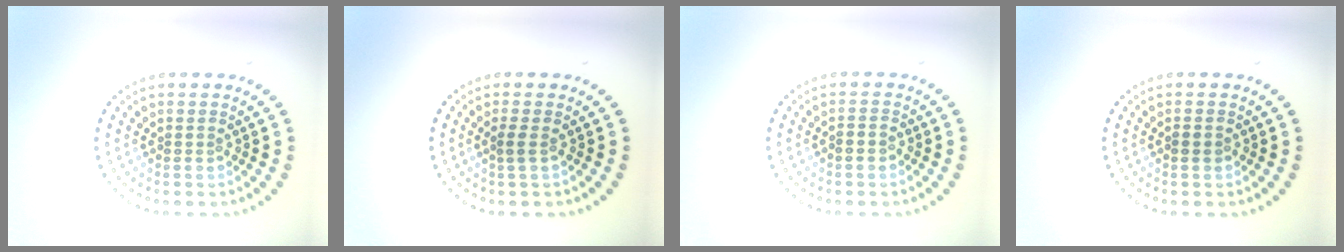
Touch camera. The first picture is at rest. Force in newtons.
{"total": 0.9, "press": 0.7, "slide": 0.6}
{"total": 1.2, "press": 1.0, "slide": 0.6}
{"total": 0.9, "press": 0.8, "slide": 0.3}